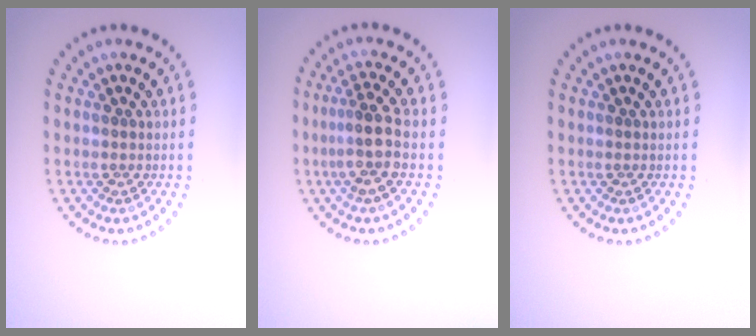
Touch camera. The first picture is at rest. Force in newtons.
{"total": 3.0, "press": 2.3, "slide": 1.8}
{"total": 0.0}